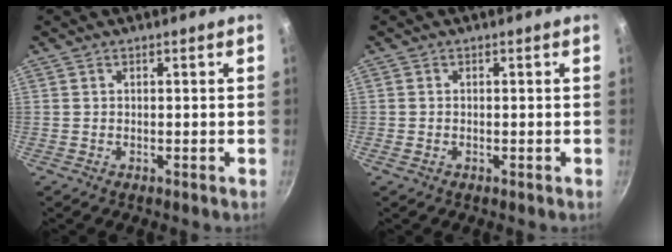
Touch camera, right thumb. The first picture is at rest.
{"total": 0.6, "force": [-0.3, 0.4, 0.4], "torque": [-0.006, 0.000, -0.005]}